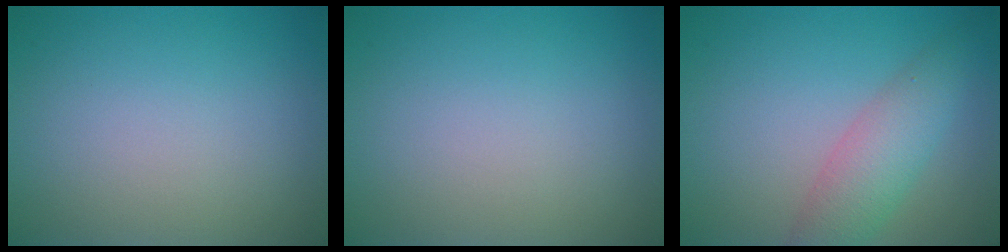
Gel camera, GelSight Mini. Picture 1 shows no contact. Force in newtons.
{"total": 0.0}
{"total": 4.1, "press": 4.1, "slide": 0.0}